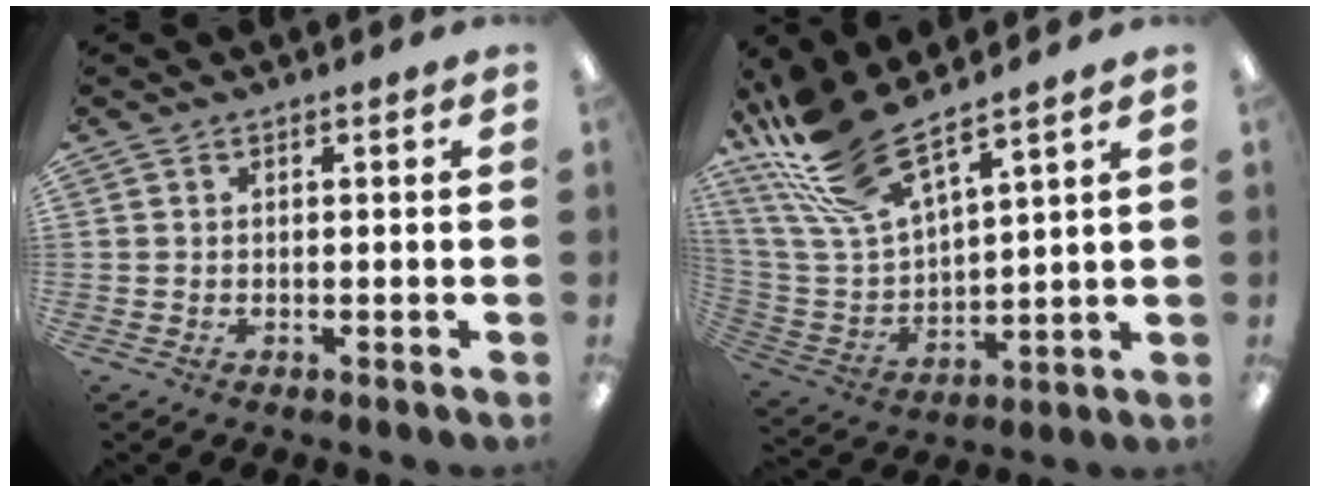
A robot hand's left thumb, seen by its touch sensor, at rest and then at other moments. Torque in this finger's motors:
{"motor_torque": [0.84, -0.28, 1.40, -1.37, 0.39]}